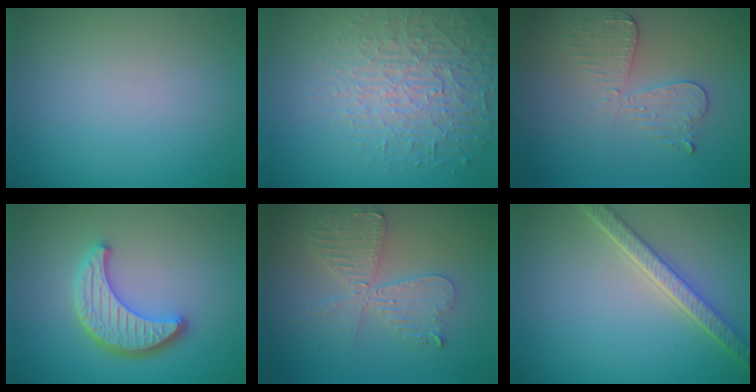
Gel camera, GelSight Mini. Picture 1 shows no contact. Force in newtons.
{"total": 5.5, "press": 4.5, "slide": 3.2}
{"total": 3.0, "press": 2.7, "slide": 1.2}
{"total": 4.5, "press": 3.8, "slide": 2.4}
{"total": 4.7, "press": 4.0, "slide": 2.4}
{"total": 4.1, "press": 3.4, "slide": 2.2}